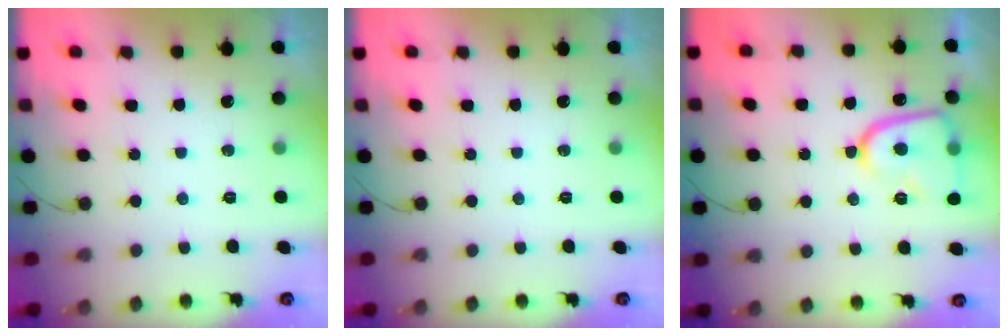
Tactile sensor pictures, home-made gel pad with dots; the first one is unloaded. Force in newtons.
{"total": 0.0}
{"total": 13.6, "press": 13.5, "slide": 0.9}